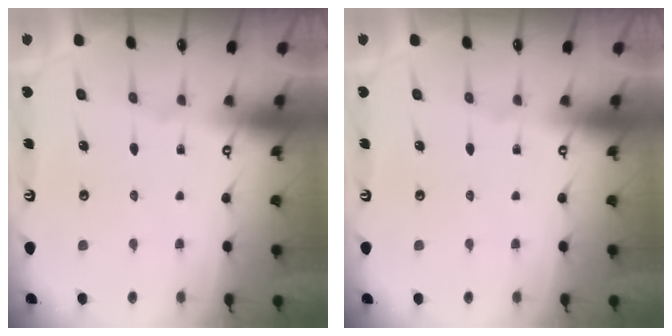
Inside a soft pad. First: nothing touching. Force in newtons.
{"total": 0.0}